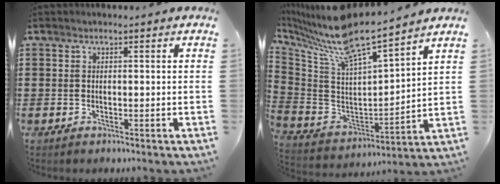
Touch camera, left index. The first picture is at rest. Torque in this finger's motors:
{"motor_torque": [1.16, 0.98, 0.48, 0.21]}